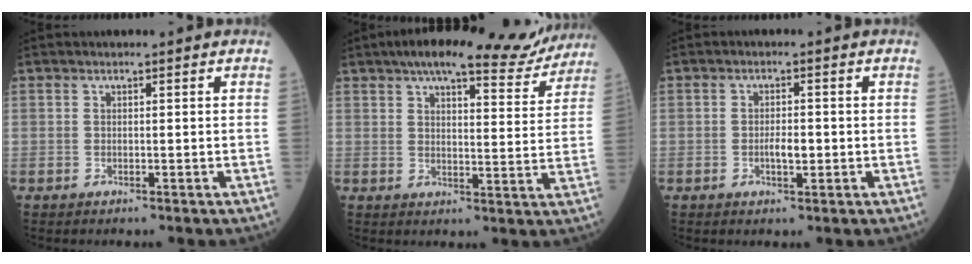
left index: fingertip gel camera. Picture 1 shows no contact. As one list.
[{"total": 17.2, "force": [14.8, 3.8, 7.9], "torque": [-0.102, 0.010, 0.188]}, {"total": 2.6, "force": [-0.6, 0.9, 2.4], "torque": [-0.045, 0.002, -0.008]}]